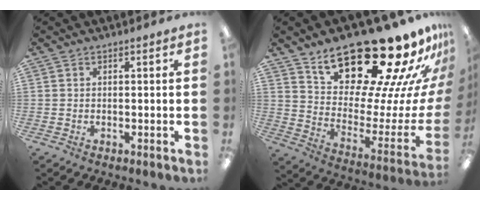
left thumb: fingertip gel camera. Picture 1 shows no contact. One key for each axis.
{"total": 27.7, "fx": 20.9, "fy": 9.9, "fz": 15.1, "tx": -0.202, "ty": -0.159, "tz": 0.361}